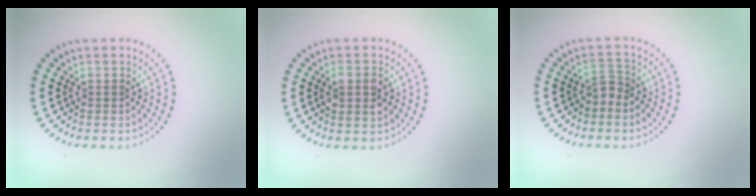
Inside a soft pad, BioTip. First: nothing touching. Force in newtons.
{"total": 2.2, "press": 2.2, "slide": 0.3}
{"total": 1.4, "press": 1.1, "slide": 0.9}